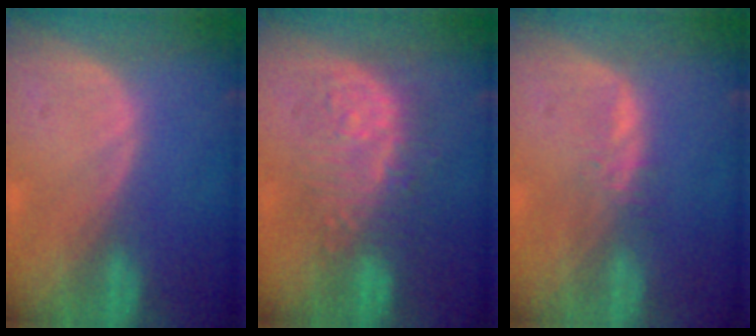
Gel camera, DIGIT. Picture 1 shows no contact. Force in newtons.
{"total": 9.1, "press": 9.0, "slide": 1.6}
{"total": 2.2, "press": 2.1, "slide": 0.2}